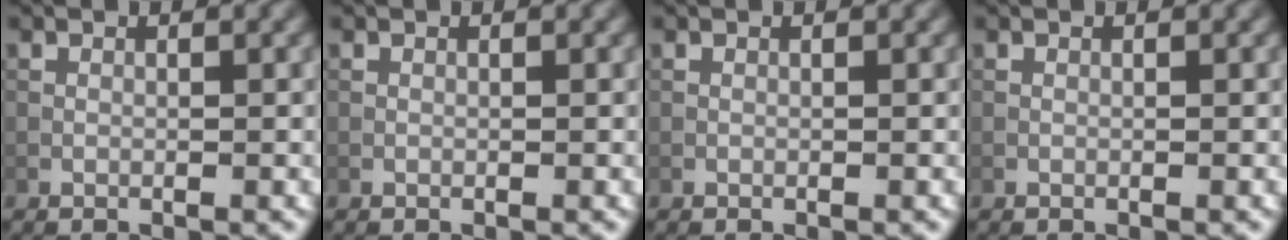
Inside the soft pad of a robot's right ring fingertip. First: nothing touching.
{"total": 0.0}
{"total": 0.0}
{"total": 0.0}